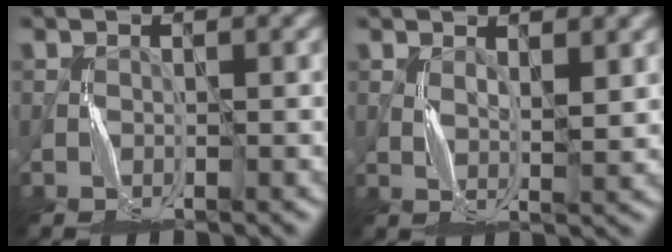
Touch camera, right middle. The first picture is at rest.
{"total": 1.9, "force": [1.2, 0.5, 1.5], "torque": [-0.034, -0.002, 0.023]}